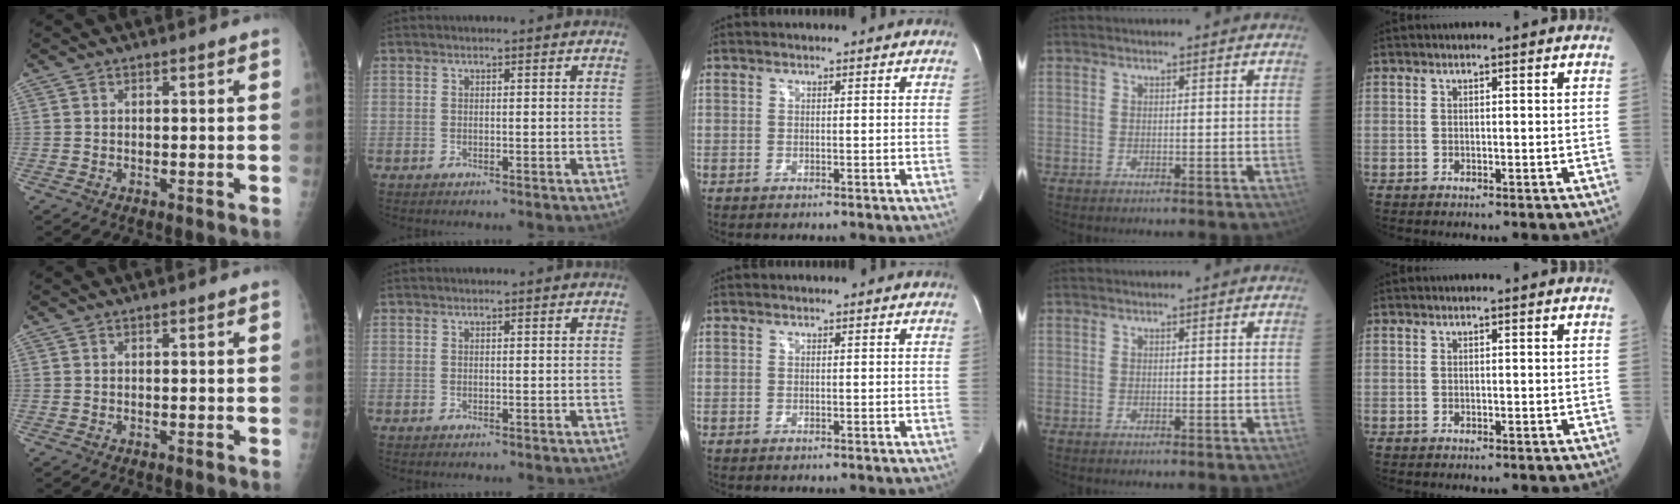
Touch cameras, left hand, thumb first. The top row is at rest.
{}